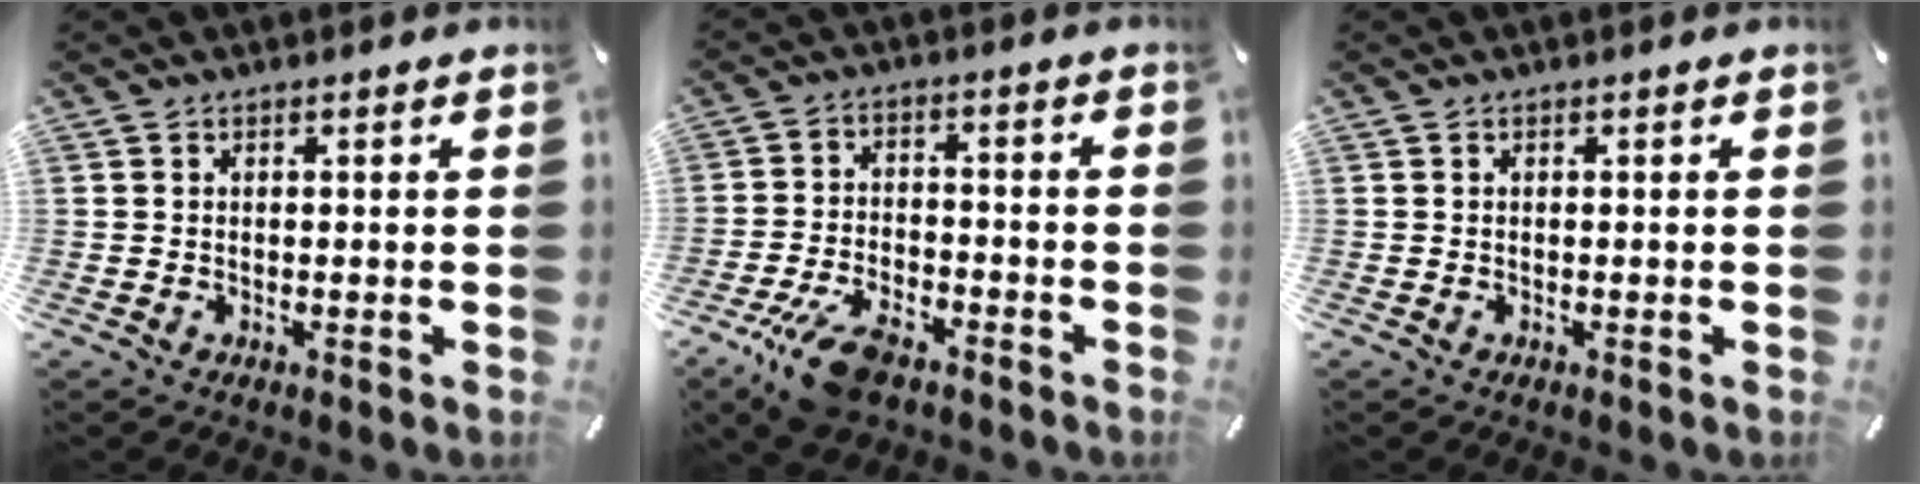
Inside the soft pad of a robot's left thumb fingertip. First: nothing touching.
{"total": 9.9, "force": [-6.5, 4.4, 6.1], "torque": [-0.124, 0.030, -0.118]}
{"total": 0.0}